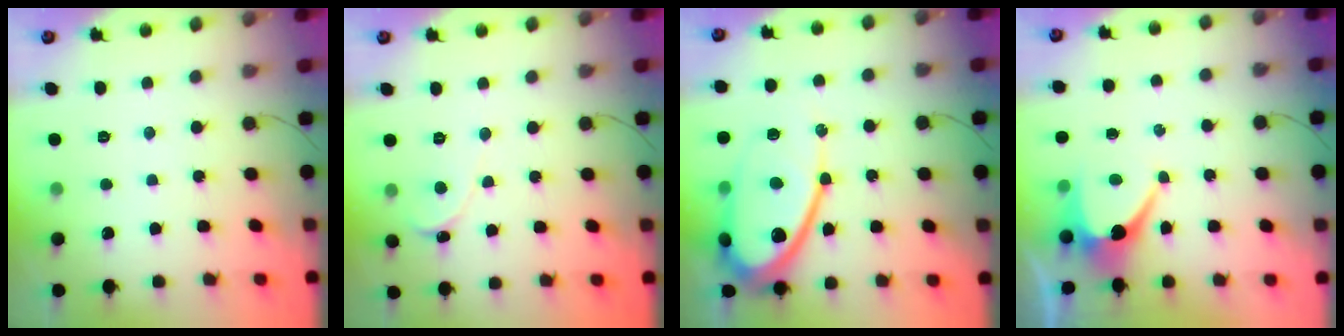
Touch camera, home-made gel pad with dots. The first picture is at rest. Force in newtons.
{"total": 0.6, "press": 0.6, "slide": 0.1}
{"total": 17.8, "press": 17.7, "slide": 1.3}
{"total": 7.1, "press": 7.0, "slide": 0.5}